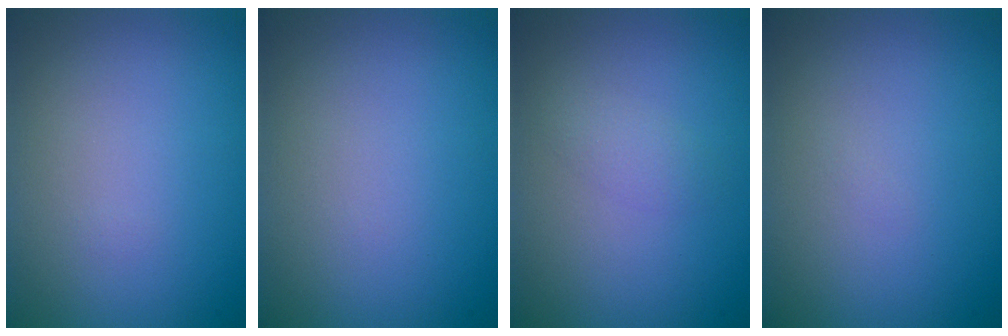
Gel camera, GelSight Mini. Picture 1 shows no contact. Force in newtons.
{"total": 0.0}
{"total": 1.1, "press": 1.1, "slide": 0.0}
{"total": 0.0}